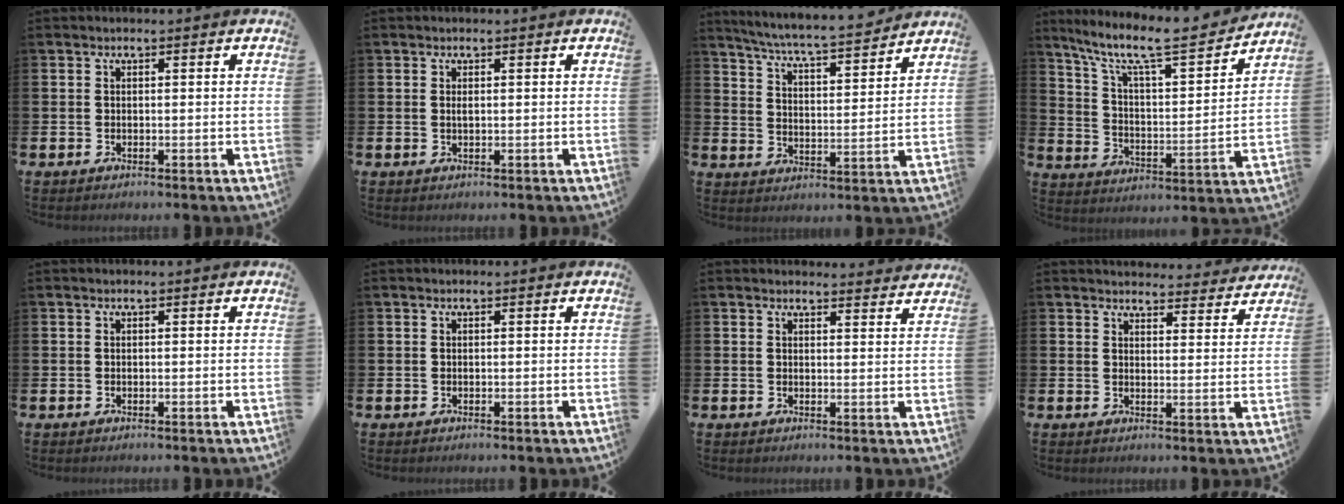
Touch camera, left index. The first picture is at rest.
{"total": 0.6, "force": [0.1, 0.2, 0.6], "torque": [-0.009, 0.000, 0.000]}
{"total": 6.1, "force": [5.8, -0.1, 1.9], "torque": [-0.063, -0.049, 0.096]}
{"total": 10.0, "force": [8.6, 1.6, 4.9], "torque": [-0.120, -0.059, 0.140]}
{"total": 0.0}
{"total": 0.0}
{"total": 2.5, "force": [2.5, 0.3, -0.2], "torque": [0.009, -0.020, 0.043]}
{"total": 4.2, "force": [4.1, 0.9, 0.1], "torque": [0.002, -0.031, 0.070]}